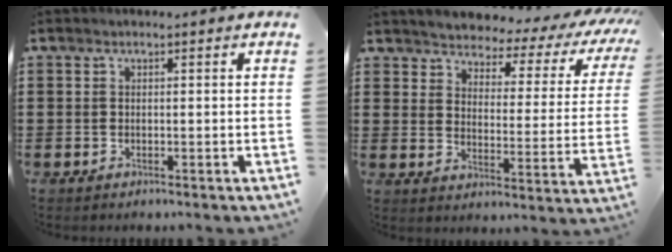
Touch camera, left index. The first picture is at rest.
{"total": 2.9, "force": [2.8, 0.5, 0.6], "torque": [-0.034, -0.029, 0.037]}